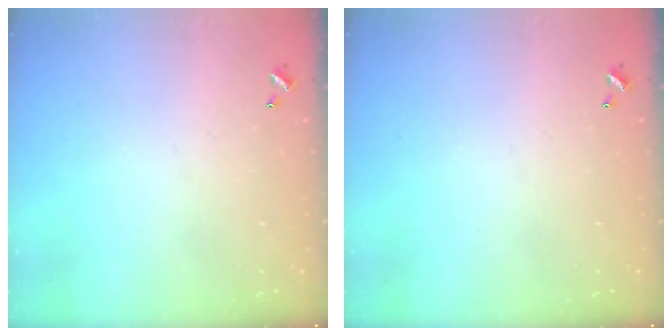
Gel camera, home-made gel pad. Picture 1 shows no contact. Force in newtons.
{"total": 0.0}